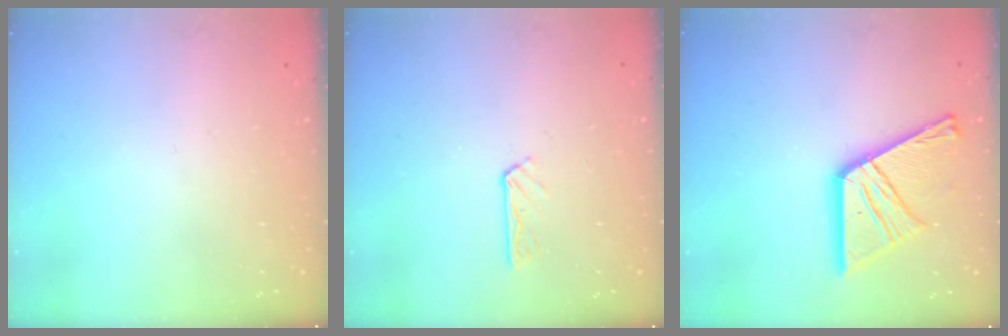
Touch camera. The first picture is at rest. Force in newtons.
{"total": 2.9, "press": 2.9, "slide": 0.3}
{"total": 18.5, "press": 18.4, "slide": 1.7}